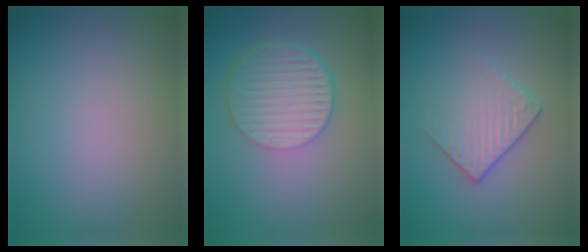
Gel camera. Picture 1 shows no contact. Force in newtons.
{"total": 6.5, "press": 4.5, "slide": 4.8}
{"total": 2.4, "press": 2.1, "slide": 1.1}